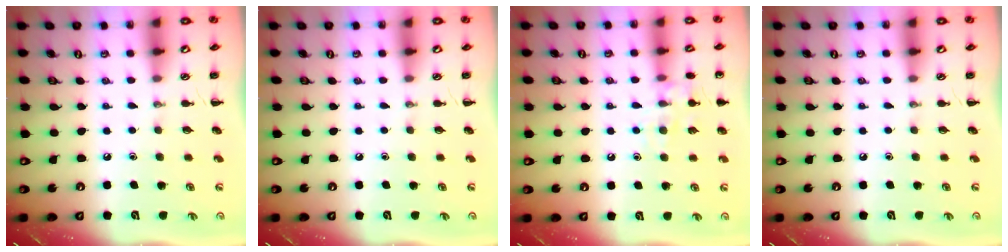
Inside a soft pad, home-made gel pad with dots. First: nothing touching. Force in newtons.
{"total": 0.0}
{"total": 10.1, "press": 10.0, "slide": 1.5}
{"total": 0.0}